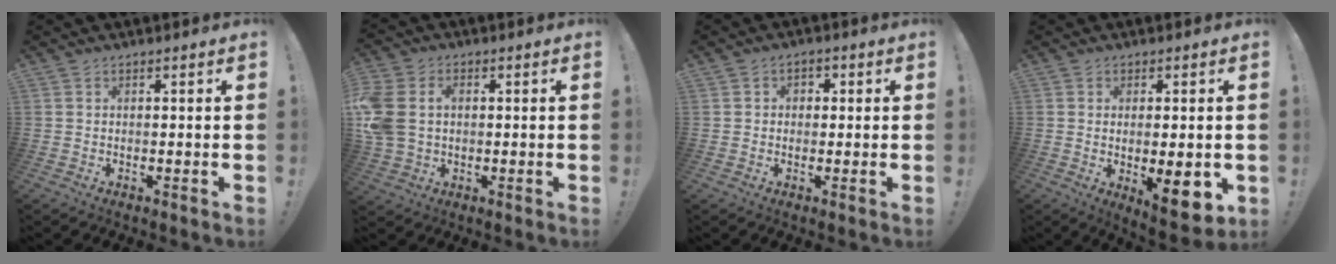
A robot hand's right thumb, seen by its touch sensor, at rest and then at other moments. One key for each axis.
{"total": 10.2, "fx": 1.0, "fy": 7.8, "fz": 6.4, "tx": -0.139, "ty": 0.000, "tz": 0.021}
{"total": 2.5, "fx": -0.5, "fy": 2.2, "fz": 0.9, "tx": -0.005, "ty": 0.002, "tz": -0.014}
{"total": 9.6, "fx": -0.7, "fy": 3.5, "fz": 8.9, "tx": -0.093, "ty": -0.008, "tz": -0.003}